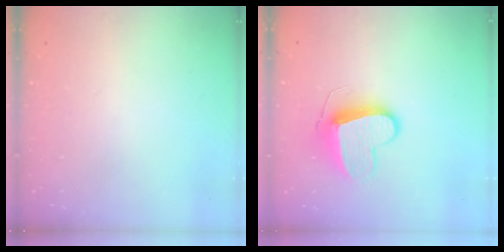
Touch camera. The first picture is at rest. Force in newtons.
{"total": 9.9, "press": 9.9, "slide": 0.0}